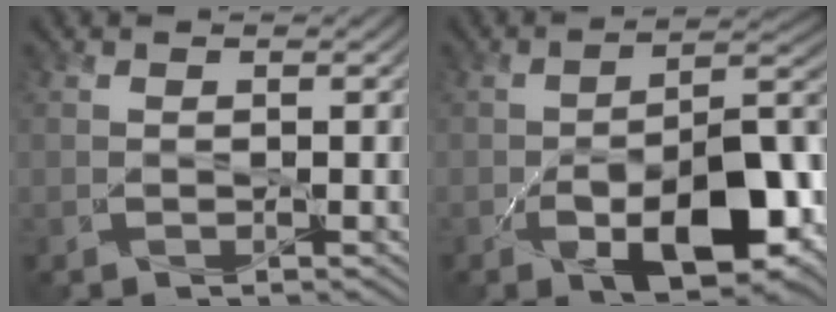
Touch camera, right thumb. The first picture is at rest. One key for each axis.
{"total": 13.5, "fx": -5.4, "fy": 6.2, "fz": 10.7, "tx": -0.169, "ty": -0.024, "tz": -0.082}